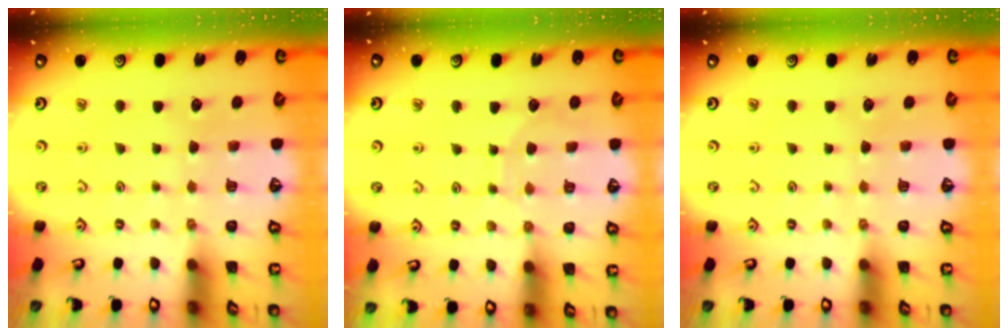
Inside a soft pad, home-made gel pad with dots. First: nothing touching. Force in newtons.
{"total": 6.4, "press": 6.3, "slide": 0.5}
{"total": 0.0}